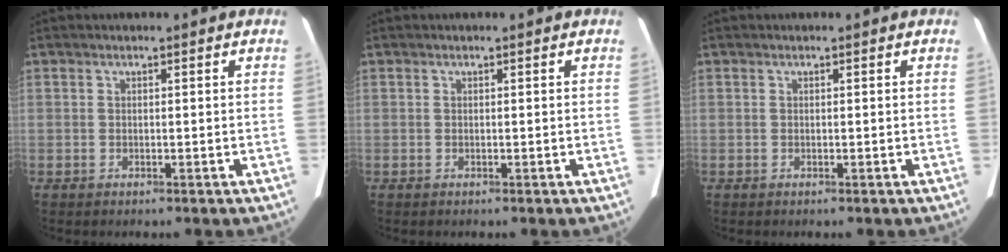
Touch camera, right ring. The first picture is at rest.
{"total": 0.0}
{"total": 0.0}